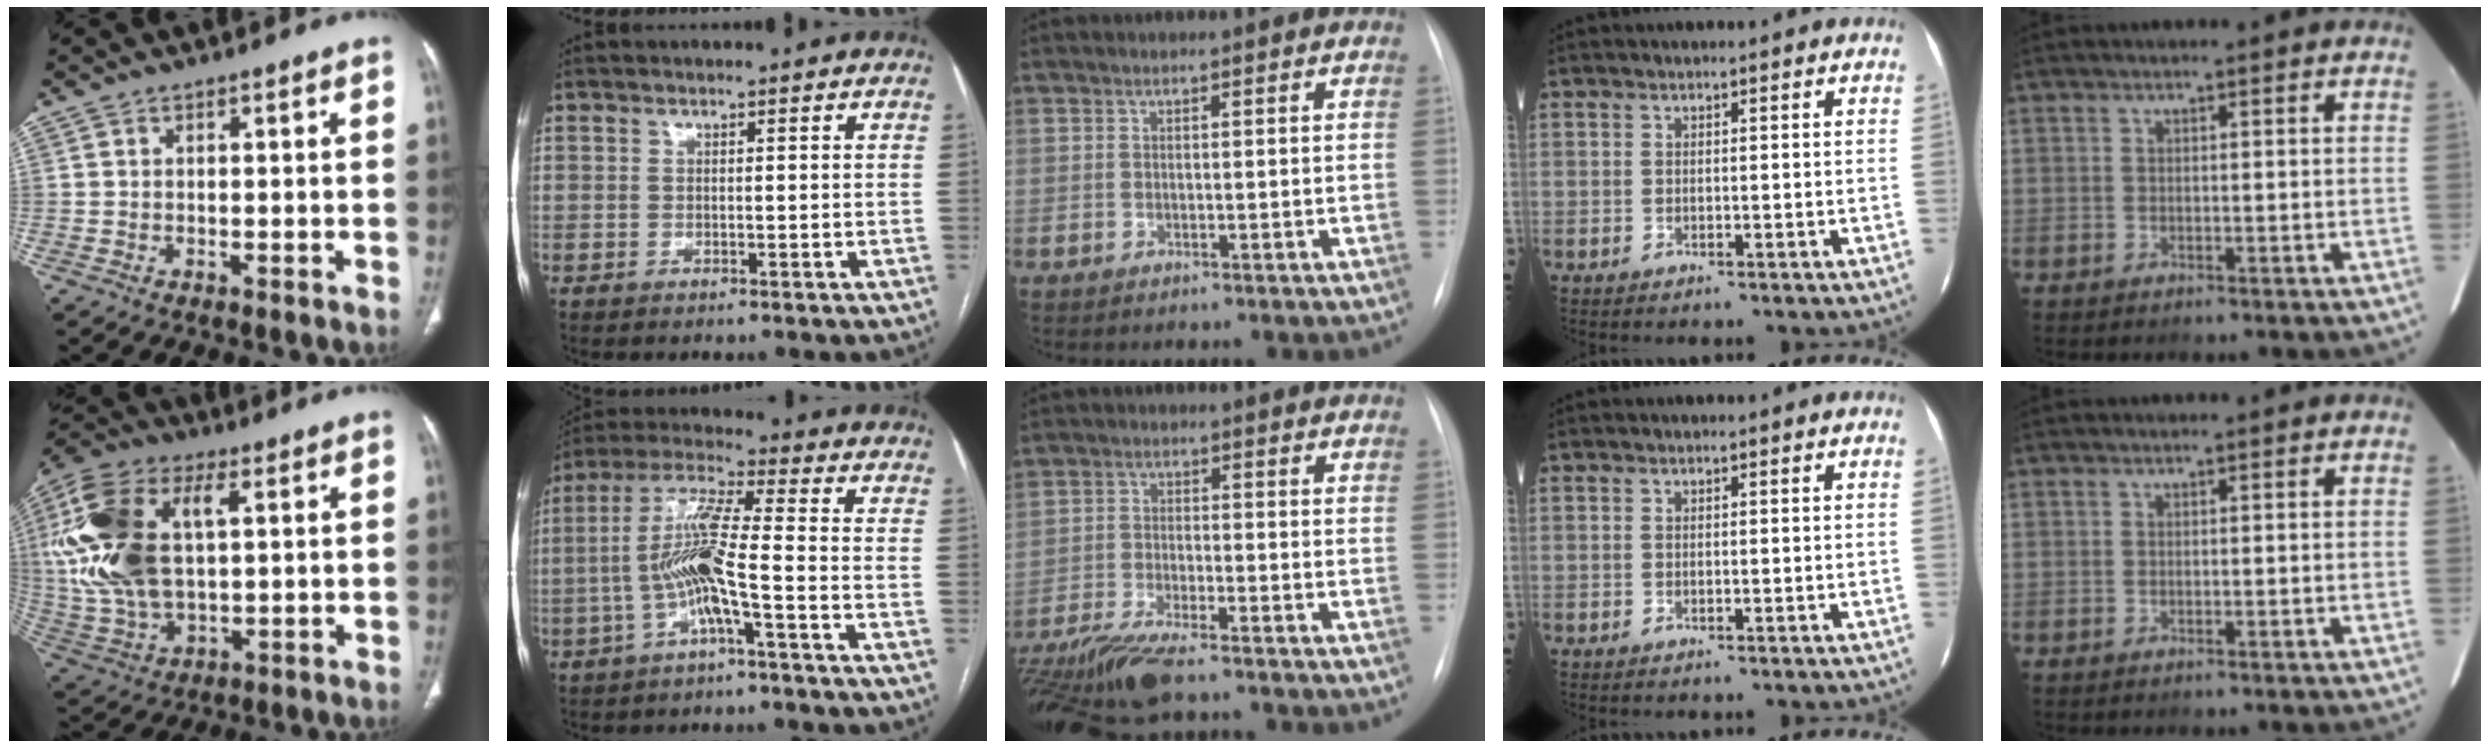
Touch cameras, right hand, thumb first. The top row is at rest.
{"thumb": {"total": 21.7, "force": [4.2, 11.8, 17.7], "torque": [-0.381, 0.005, 0.077]}, "index": {"total": 9.4, "force": [-2.5, 0.1, 9.1], "torque": [-0.190, 0.014, -0.053]}, "middle": {"total": 10.5, "force": [-8.7, 1.2, 5.8], "torque": [-0.108, -0.029, -0.152]}}